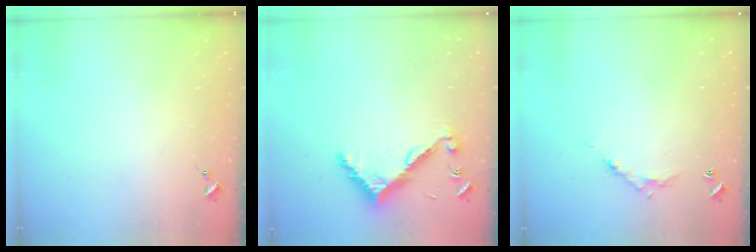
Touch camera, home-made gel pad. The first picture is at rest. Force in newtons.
{"total": 8.0, "press": 7.9, "slide": 0.4}
{"total": 5.2, "press": 5.2, "slide": 0.3}